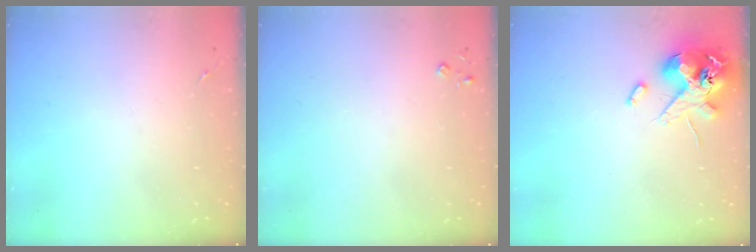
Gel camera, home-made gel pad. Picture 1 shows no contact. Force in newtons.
{"total": 2.6, "press": 2.6, "slide": 0.3}
{"total": 14.1, "press": 13.9, "slide": 2.5}